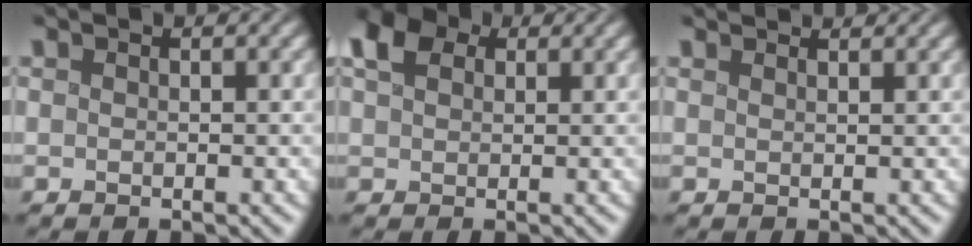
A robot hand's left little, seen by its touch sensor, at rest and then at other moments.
{"total": 5.2, "force": [1.8, 3.6, 3.3], "torque": [-0.088, 0.019, 0.024]}
{"total": 1.8, "force": [1.7, 0.2, 0.4], "torque": [-0.015, 0.010, 0.025]}